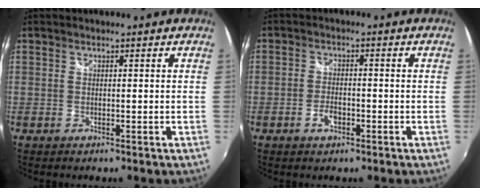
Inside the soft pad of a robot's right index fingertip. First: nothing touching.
{"total": 3.3, "force": [-1.7, 1.8, 2.3], "torque": [-0.050, 0.003, -0.030]}